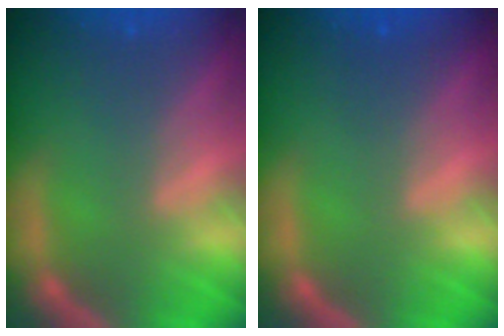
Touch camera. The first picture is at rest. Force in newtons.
{"total": 1.0}